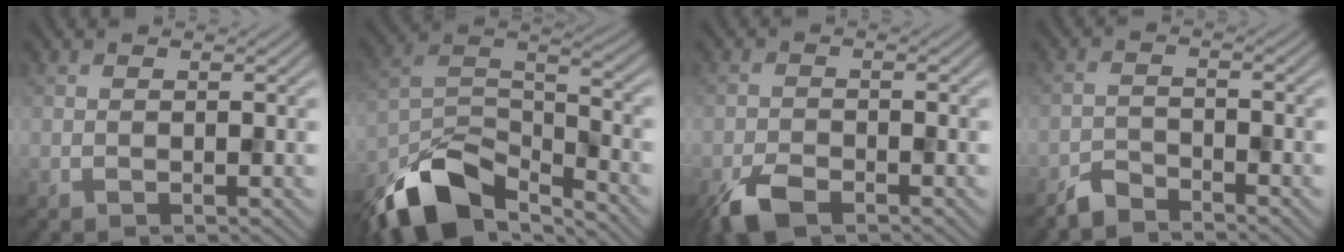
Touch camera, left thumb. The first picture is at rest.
{"total": 12.7, "force": [-9.2, 5.1, 7.0], "torque": [-0.143, -0.015, -0.180]}
{"total": 4.6, "force": [-3.2, 1.9, 2.6], "torque": [-0.052, -0.007, -0.065]}
{"total": 2.8, "force": [-2.7, 0.6, 0.6], "torque": [-0.011, -0.001, -0.062]}